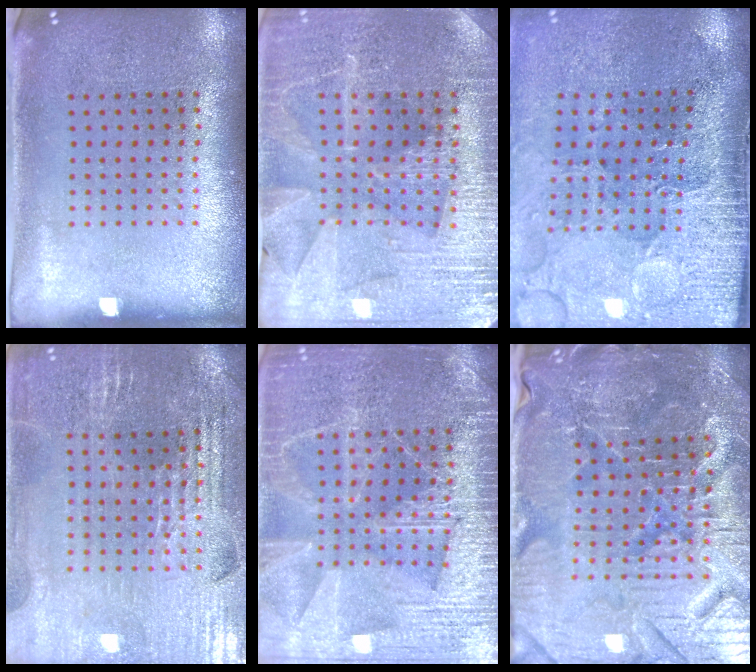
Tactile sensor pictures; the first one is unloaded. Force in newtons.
{"total": 3.5, "press": 3.4, "slide": 0.9}
{"total": 3.7, "press": 3.4, "slide": 1.4}
{"total": 2.9, "press": 2.9, "slide": 0.5}
{"total": 6.5, "press": 6.5, "slide": 0.8}
{"total": 5.3, "press": 5.1, "slide": 1.4}